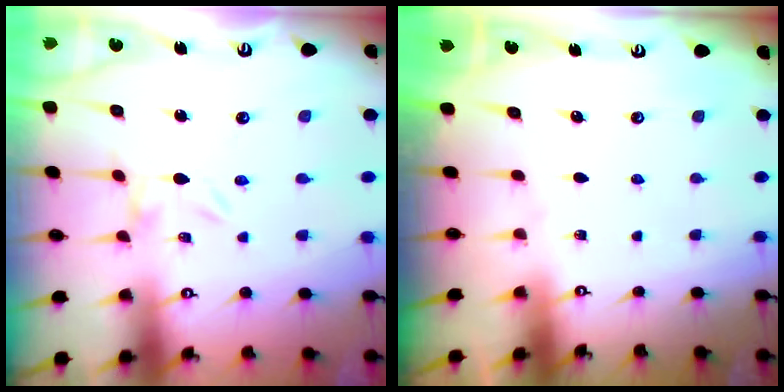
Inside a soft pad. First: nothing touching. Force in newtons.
{"total": 0.0}